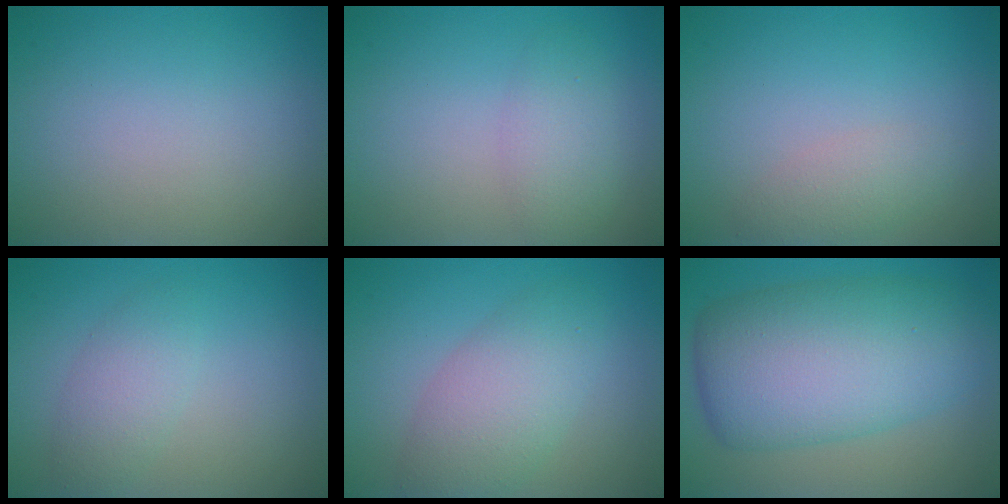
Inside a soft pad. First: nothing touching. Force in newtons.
{"total": 2.5, "press": 2.5, "slide": 0.1}
{"total": 2.0, "press": 2.0, "slide": 0.0}
{"total": 2.5, "press": 2.5, "slide": 0.0}
{"total": 4.7, "press": 4.7, "slide": 0.5}
{"total": 10.6, "press": 10.6, "slide": 0.3}